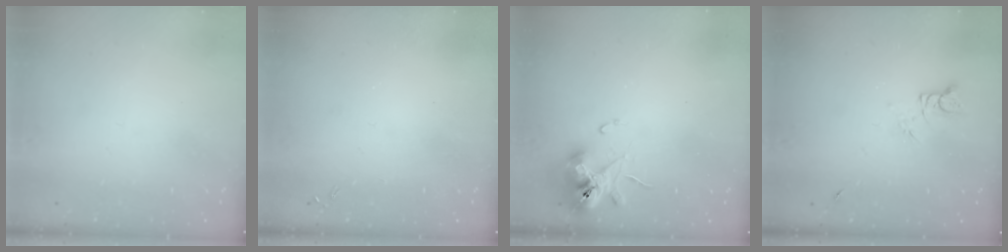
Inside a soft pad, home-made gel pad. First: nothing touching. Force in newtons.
{"total": 0.0}
{"total": 10.5, "press": 10.4, "slide": 1.4}
{"total": 3.4, "press": 3.4, "slide": 0.1}